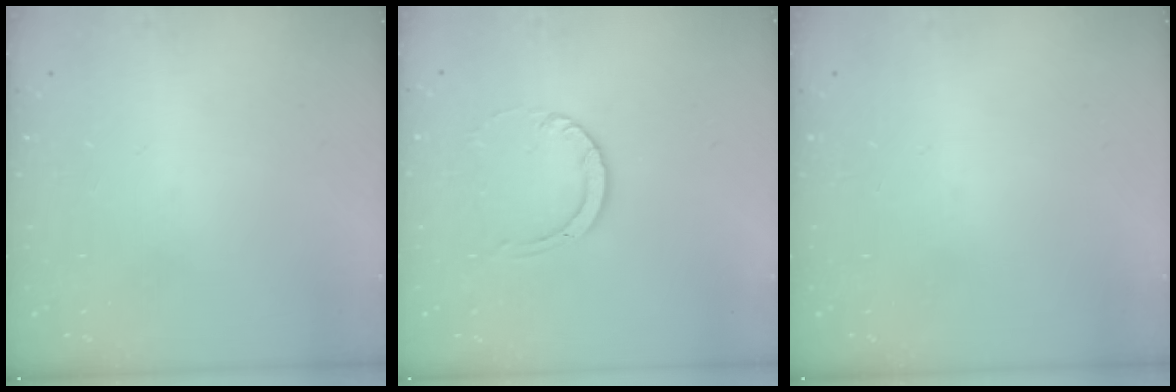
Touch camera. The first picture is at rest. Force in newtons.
{"total": 3.9, "press": 3.9, "slide": 0.4}
{"total": 0.0}